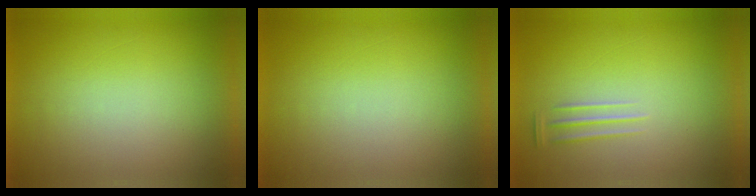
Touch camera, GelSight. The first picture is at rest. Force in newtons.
{"total": 0.0}
{"total": 1.3}